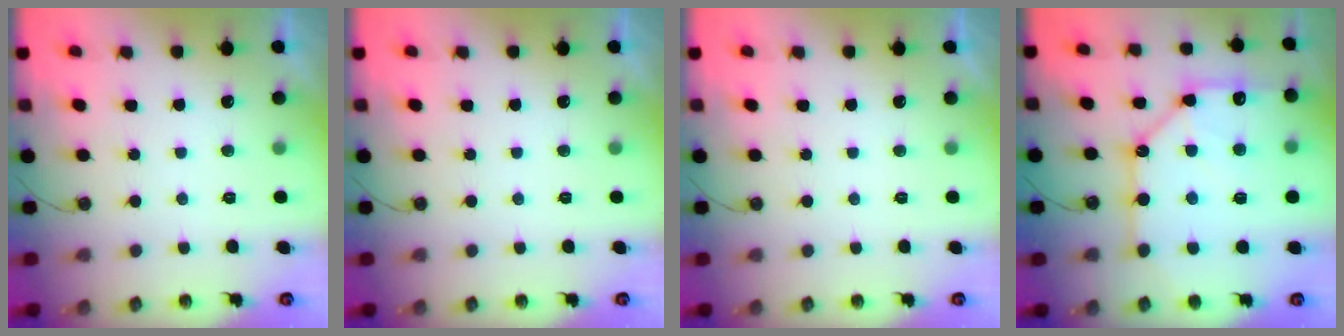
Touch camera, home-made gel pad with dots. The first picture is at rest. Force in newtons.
{"total": 0.0}
{"total": 0.0}
{"total": 16.6, "press": 16.5, "slide": 1.8}